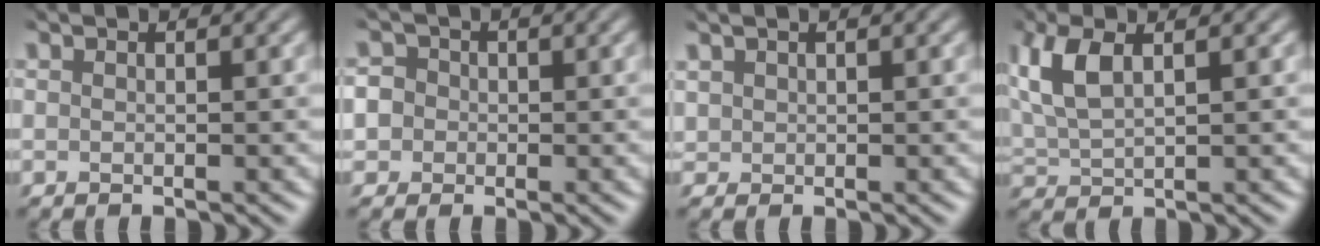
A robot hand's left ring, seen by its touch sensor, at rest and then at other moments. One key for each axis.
{"total": 2.6, "fx": -0.4, "fy": 2.6, "fz": 0.6, "tx": -0.018, "ty": 0.010, "tz": -0.009}
{"total": 0.6, "fx": 0.5, "fy": 0.1, "fz": -0.2, "tx": -0.003, "ty": 0.004, "tz": 0.020}
{"total": 4.3, "fx": 1.3, "fy": 2.0, "fz": 3.6, "tx": -0.094, "ty": 0.011, "tz": 0.035}